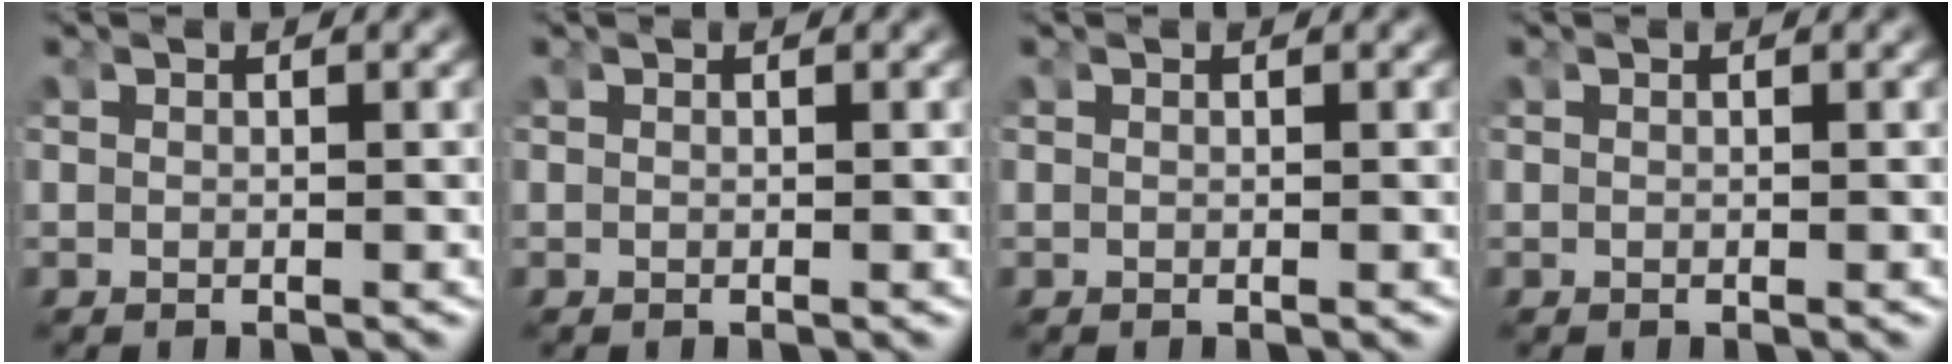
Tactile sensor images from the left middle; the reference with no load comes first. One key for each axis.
{"total": 0.0}
{"total": 0.0}
{"total": 0.0}